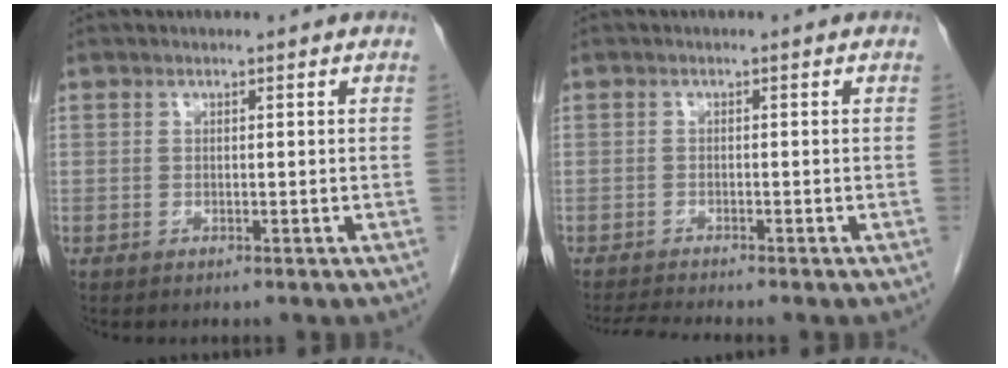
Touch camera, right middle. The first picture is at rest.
{"total": 3.1, "force": [-2.8, -0.8, 0.9], "torque": [-0.022, -0.015, -0.053]}